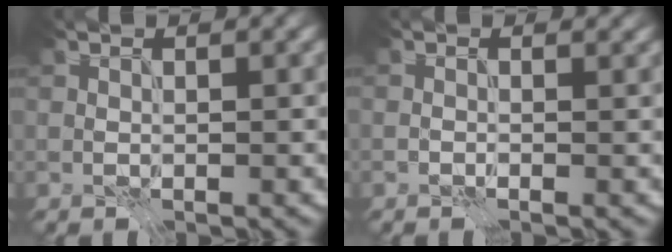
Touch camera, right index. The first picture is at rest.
{"total": 1.2, "force": [0.7, 0.6, 0.8], "torque": [0.004, 0.004, -0.001]}